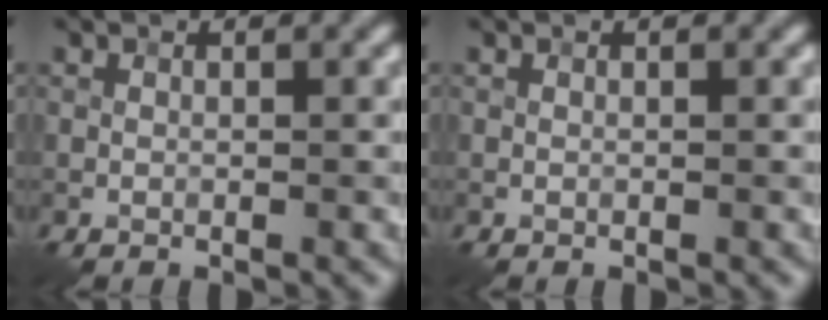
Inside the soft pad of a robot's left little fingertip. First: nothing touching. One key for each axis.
{"total": 0.0}